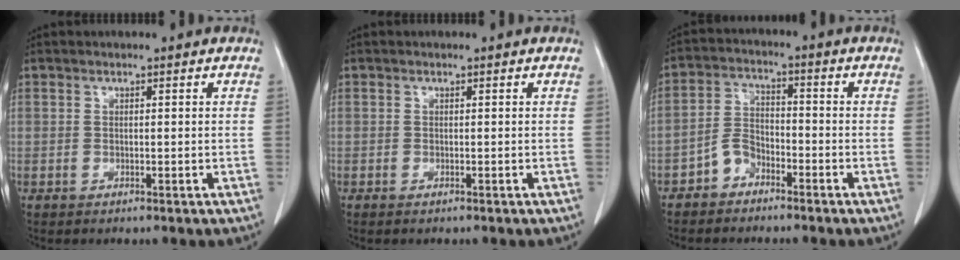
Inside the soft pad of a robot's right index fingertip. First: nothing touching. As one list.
[{"total": 0.0}, {"total": 4.4, "force": [-3.1, 2.8, 1.6], "torque": [-0.032, 0.010, -0.062]}]